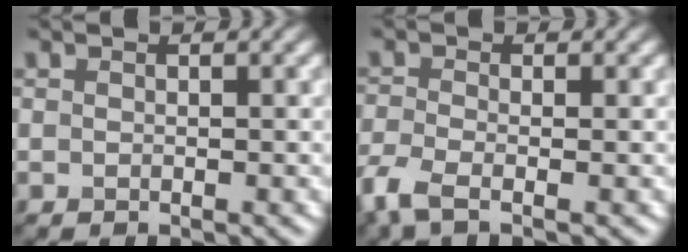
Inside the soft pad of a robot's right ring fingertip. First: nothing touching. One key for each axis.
{"total": 3.3, "fx": -2.1, "fy": 1.0, "fz": 2.3, "tx": -0.065, "ty": -0.013, "tz": -0.058}